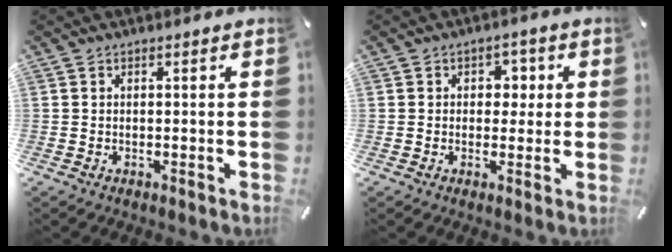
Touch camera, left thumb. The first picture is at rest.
{"total": 4.1, "force": [0.3, 3.5, 2.2], "torque": [-0.017, -0.002, -0.005]}